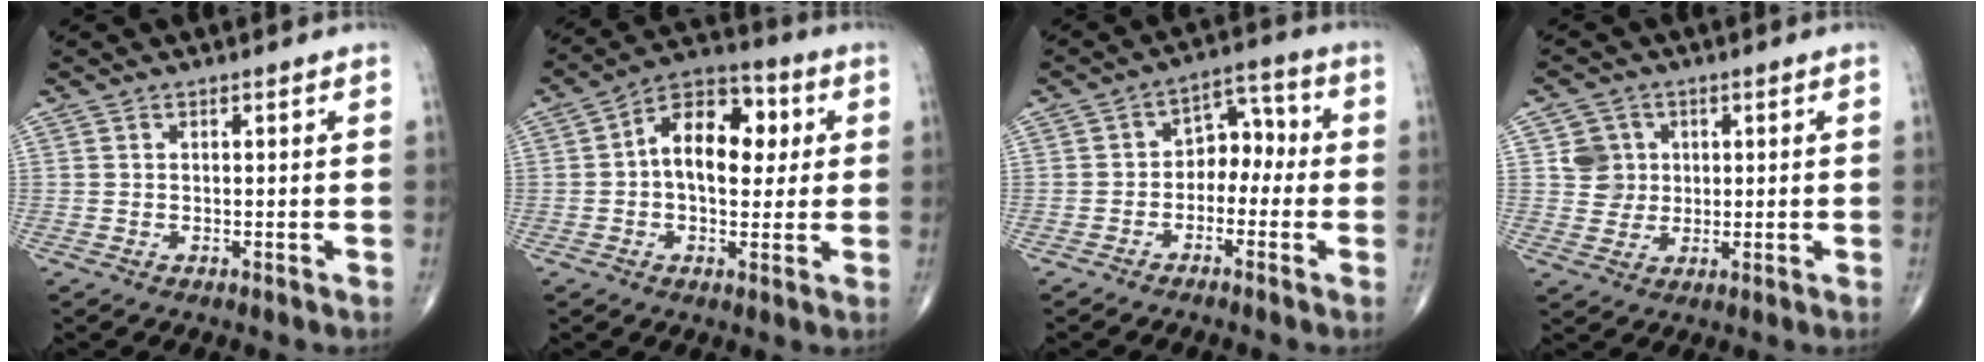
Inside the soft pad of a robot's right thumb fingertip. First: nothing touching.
{"total": 13.4, "force": [1.8, 8.2, 10.4], "torque": [-0.130, 0.025, 0.017]}
{"total": 6.7, "force": [-1.4, 4.8, 4.5], "torque": [-0.032, 0.041, -0.040]}
{"total": 5.1, "force": [1.2, 4.9, 0.8], "torque": [0.015, 0.000, 0.019]}